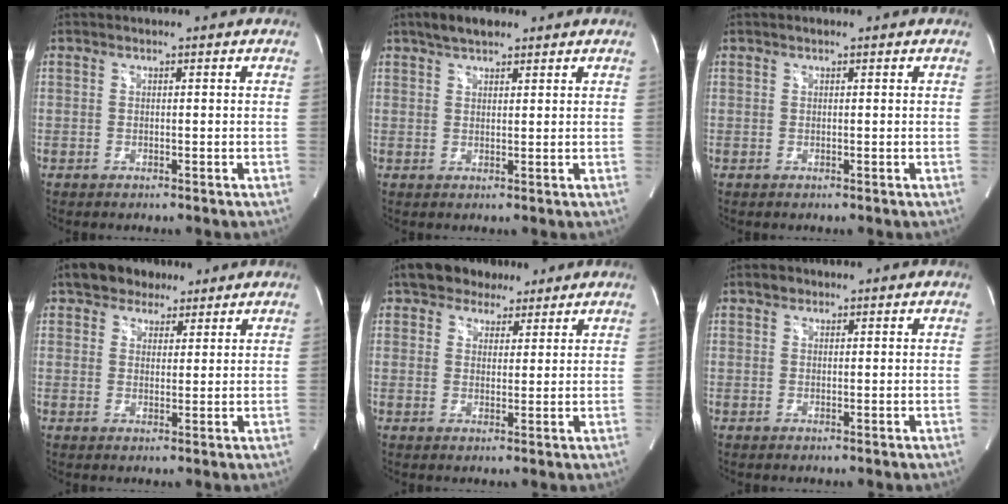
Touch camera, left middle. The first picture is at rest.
{"total": 4.3, "force": [3.2, 1.7, 2.3], "torque": [-0.050, 0.015, 0.058]}
{"total": 0.5, "force": [0.4, 0.2, 0.3], "torque": [-0.009, 0.005, 0.006]}
{"total": 5.9, "force": [4.2, 3.6, 1.8], "torque": [-0.029, 0.020, 0.073]}
{"total": 6.5, "force": [4.8, 3.9, 2.0], "torque": [-0.028, 0.023, 0.081]}
{"total": 1.3, "force": [0.8, 0.9, 0.3], "torque": [-0.005, 0.007, 0.012]}